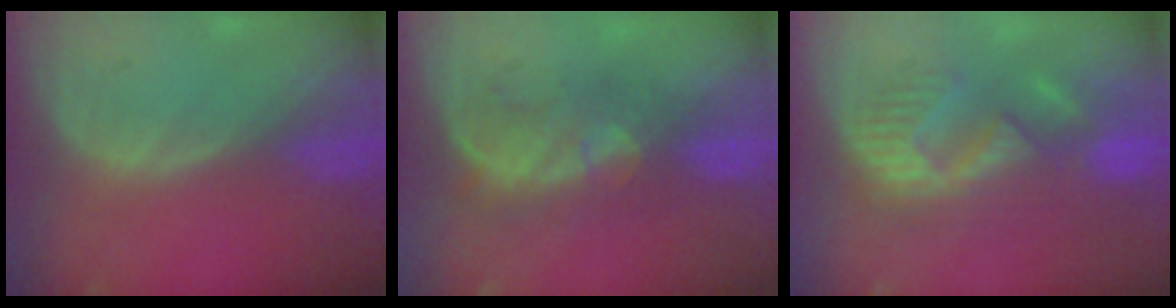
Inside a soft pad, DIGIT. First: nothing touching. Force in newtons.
{"total": 7.7, "press": 7.5, "slide": 1.7}
{"total": 10.9, "press": 9.6, "slide": 5.1}